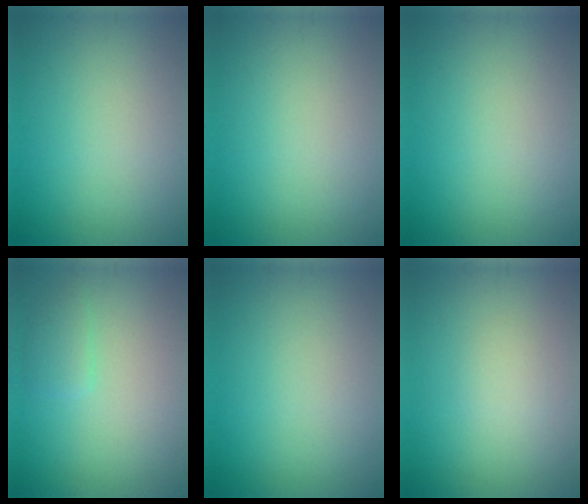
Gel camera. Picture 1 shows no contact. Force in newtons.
{"total": 0.0}
{"total": 0.0}
{"total": 1.5, "press": 1.5, "slide": 0.1}
{"total": 0.0}
{"total": 1.1, "press": 1.1, "slide": 0.1}